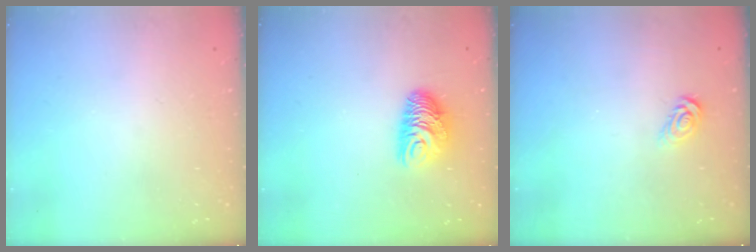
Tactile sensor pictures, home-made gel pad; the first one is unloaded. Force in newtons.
{"total": 9.2, "press": 9.2, "slide": 0.7}
{"total": 3.5, "press": 3.5, "slide": 0.2}